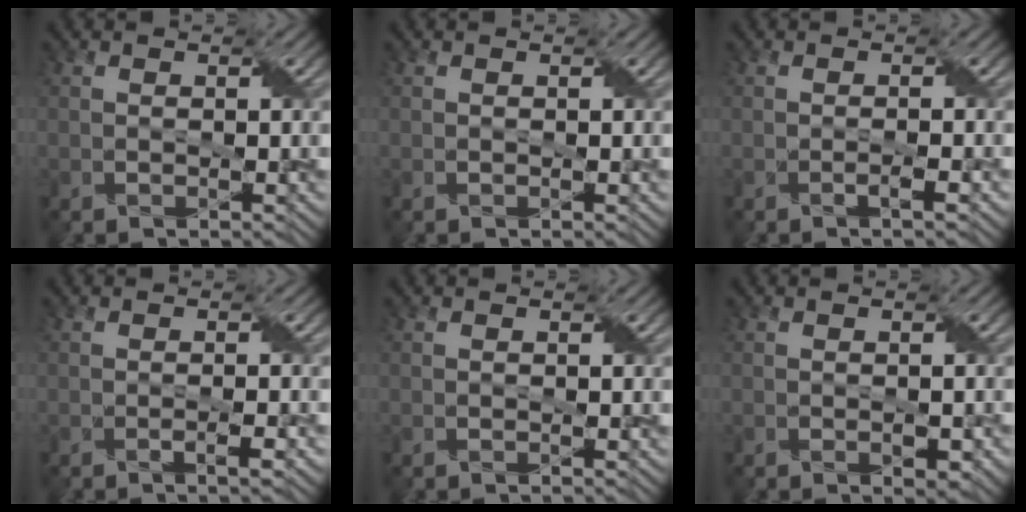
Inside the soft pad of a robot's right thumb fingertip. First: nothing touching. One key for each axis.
{"total": 0.0}
{"total": 1.0, "fx": -0.5, "fy": 0.0, "fz": 0.9, "tx": -0.018, "ty": 0.003, "tz": -0.009}
{"total": 1.3, "fx": -0.6, "fy": 0.1, "fz": 1.2, "tx": -0.023, "ty": 0.003, "tz": -0.009}
{"total": 0.0}
{"total": 1.4, "fx": -0.4, "fy": 0.7, "fz": 1.1, "tx": -0.018, "ty": -0.003, "tz": -0.002}